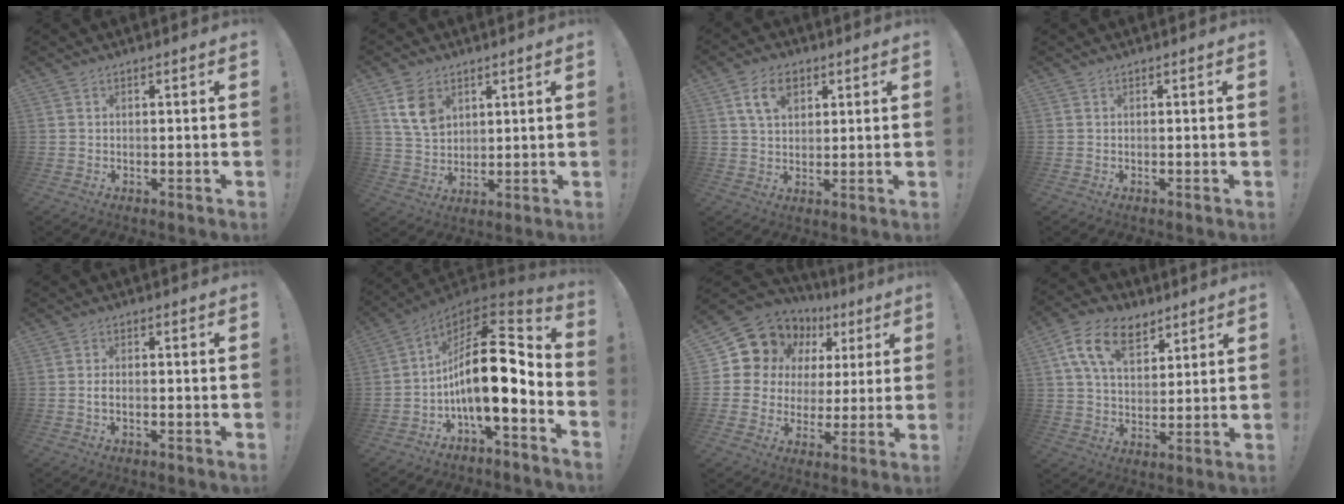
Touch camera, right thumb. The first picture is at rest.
{"total": 10.1, "force": [4.7, 7.3, 5.1], "torque": [-0.091, -0.006, 0.098]}
{"total": 8.8, "force": [3.9, 5.6, 5.6], "torque": [-0.086, 0.003, 0.074]}
{"total": 0.0}
{"total": 2.0, "force": [-0.7, 0.9, 1.7], "torque": [-0.035, 0.004, -0.014]}
{"total": 18.7, "force": [-1.4, 7.7, 16.9], "torque": [-0.283, 0.000, -0.028]}
{"total": 13.6, "force": [8.9, 9.2, 4.4], "torque": [-0.078, -0.064, 0.177]}
{"total": 14.3, "force": [7.6, 8.9, 8.3], "torque": [-0.143, -0.021, 0.144]}